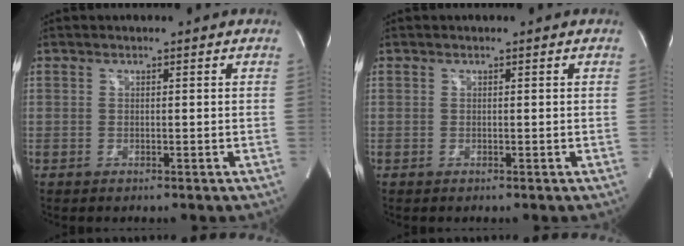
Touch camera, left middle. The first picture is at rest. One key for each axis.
{"total": 0.0}